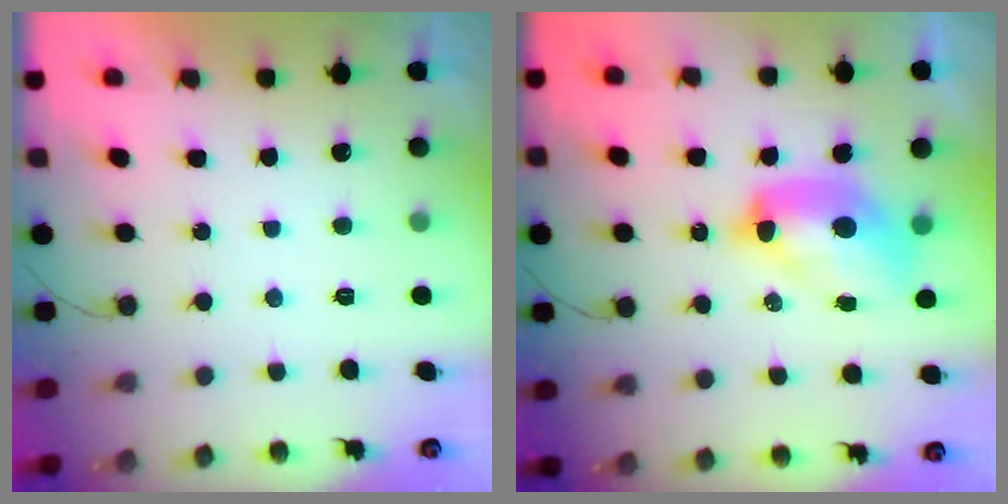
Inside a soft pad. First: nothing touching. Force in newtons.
{"total": 11.3, "press": 11.2, "slide": 1.1}